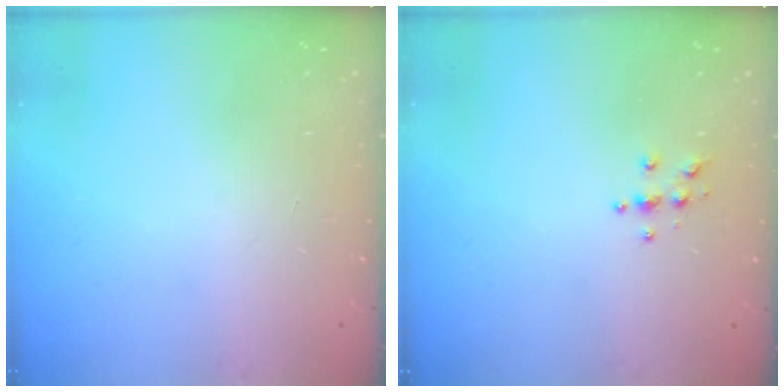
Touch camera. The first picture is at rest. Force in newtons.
{"total": 3.7, "press": 3.7, "slide": 0.4}